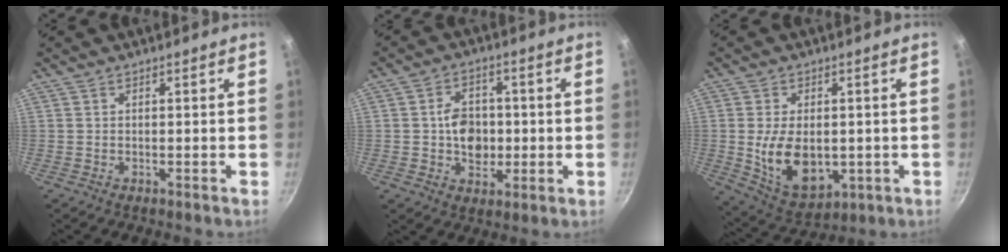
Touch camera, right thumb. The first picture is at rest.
{"total": 8.6, "force": [-0.3, 6.5, 5.6], "torque": [-0.057, 0.006, -0.007]}
{"total": 12.8, "force": [-0.8, 8.2, 9.8], "torque": [-0.150, -0.012, 0.009]}